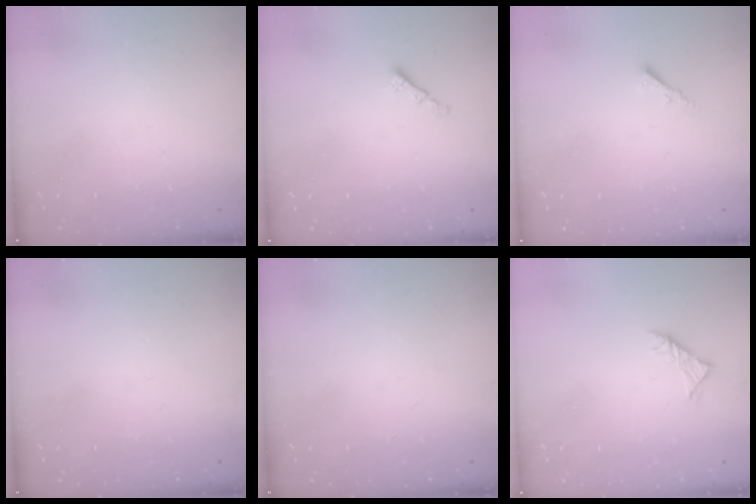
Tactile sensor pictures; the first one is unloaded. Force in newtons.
{"total": 1.3, "press": 1.2, "slide": 0.5}
{"total": 1.7, "press": 1.6, "slide": 0.4}
{"total": 0.0}
{"total": 0.0}
{"total": 2.9, "press": 2.8, "slide": 0.8}